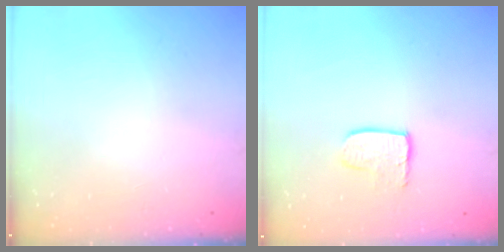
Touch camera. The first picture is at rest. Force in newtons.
{"total": 5.5, "press": 5.5, "slide": 0.4}